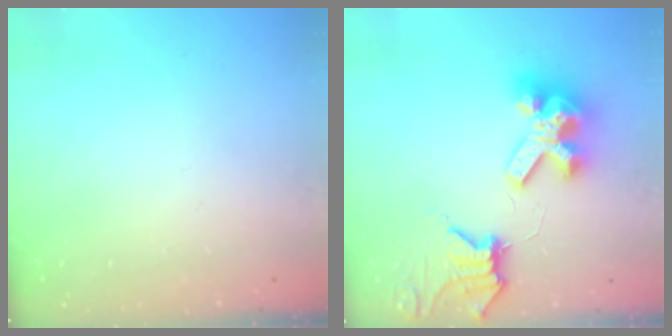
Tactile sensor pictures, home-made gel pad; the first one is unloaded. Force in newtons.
{"total": 13.4, "press": 13.3, "slide": 1.7}